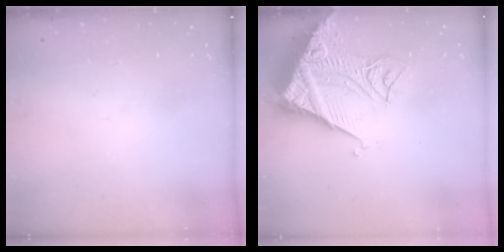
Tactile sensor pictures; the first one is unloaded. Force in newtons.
{"total": 16.3, "press": 16.2, "slide": 1.9}